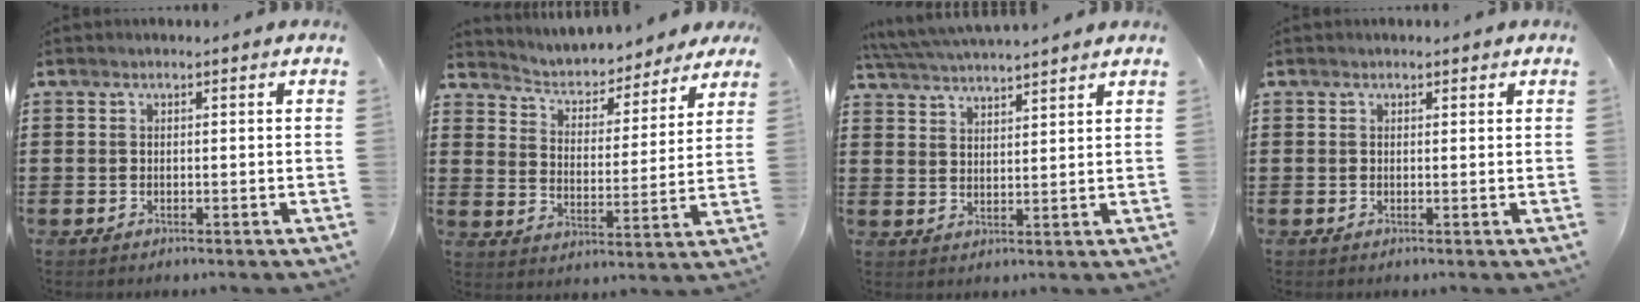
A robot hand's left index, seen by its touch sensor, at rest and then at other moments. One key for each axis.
{"total": 3.8, "fx": 3.6, "fy": 0.9, "fz": 0.4, "tx": -0.033, "ty": -0.026, "tz": 0.054}
{"total": 4.5, "fx": 4.5, "fy": -0.2, "fz": 0.6, "tx": -0.029, "ty": -0.021, "tz": 0.079}
{"total": 1.6, "fx": -0.6, "fy": 0.5, "fz": 1.4, "tx": -0.029, "ty": 0.004, "tz": -0.015}